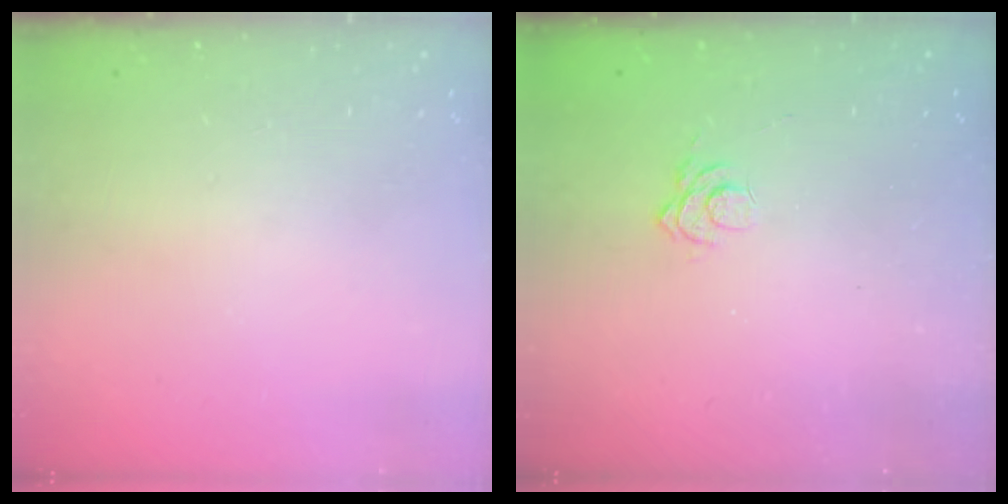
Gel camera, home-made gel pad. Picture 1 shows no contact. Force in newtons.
{"total": 2.6, "press": 2.3, "slide": 1.1}